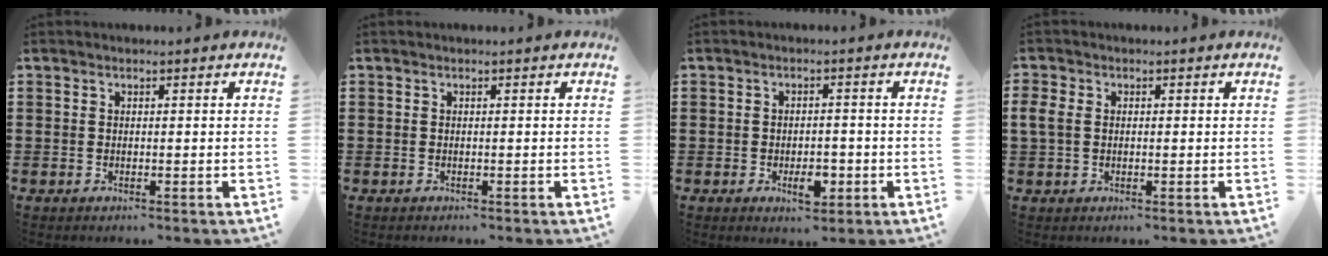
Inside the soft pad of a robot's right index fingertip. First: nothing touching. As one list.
[{"total": 0.0}, {"total": 4.1, "force": [-1.6, 2.1, 3.1], "torque": [-0.051, 0.005, -0.027]}, {"total": 2.3, "force": [0.2, 1.8, 1.5], "torque": [-0.048, 0.002, -0.003]}]